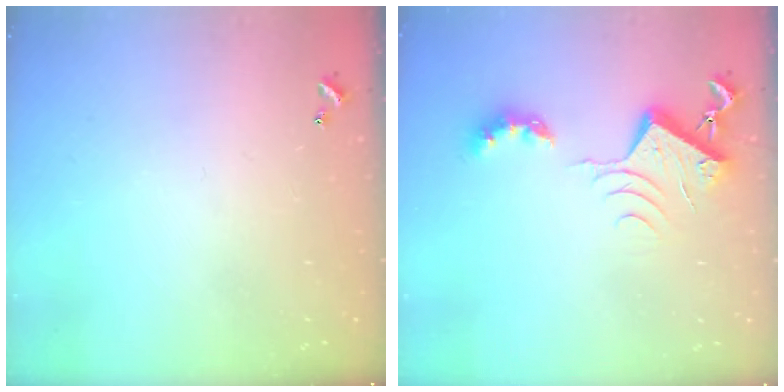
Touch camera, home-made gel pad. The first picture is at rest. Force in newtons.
{"total": 8.0, "press": 8.0, "slide": 0.8}